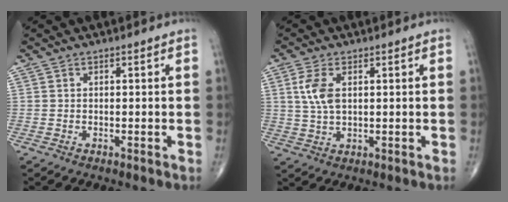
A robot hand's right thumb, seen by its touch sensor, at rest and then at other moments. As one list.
[{"total": 5.7, "force": [1.4, 3.0, 4.7], "torque": [-0.105, 0.001, 0.029]}]